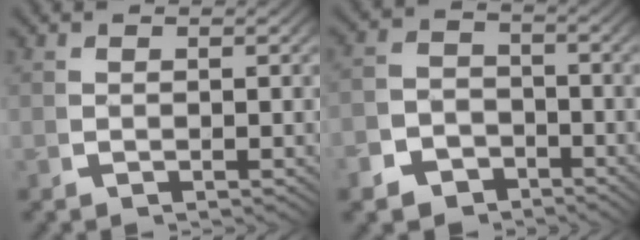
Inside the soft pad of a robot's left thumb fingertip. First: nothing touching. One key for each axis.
{"total": 6.0, "fx": -3.6, "fy": 4.6, "fz": 1.5, "tx": -0.012, "ty": -0.025, "tz": -0.061}